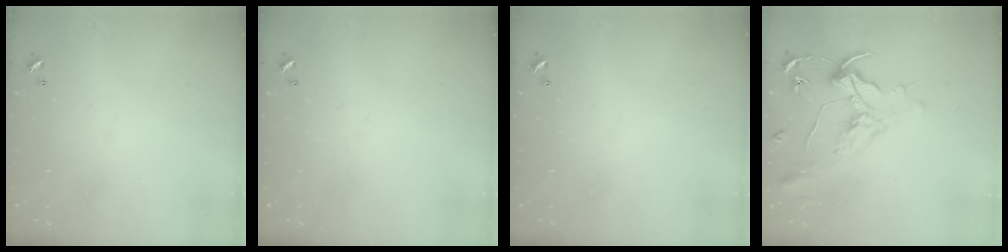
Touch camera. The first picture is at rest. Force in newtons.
{"total": 0.0}
{"total": 0.0}
{"total": 1.6, "press": 1.4, "slide": 0.7}